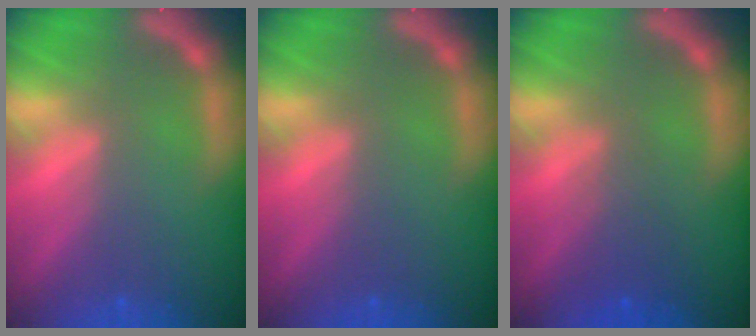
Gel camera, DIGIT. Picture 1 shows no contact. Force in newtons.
{"total": 0.0}
{"total": 2.5}